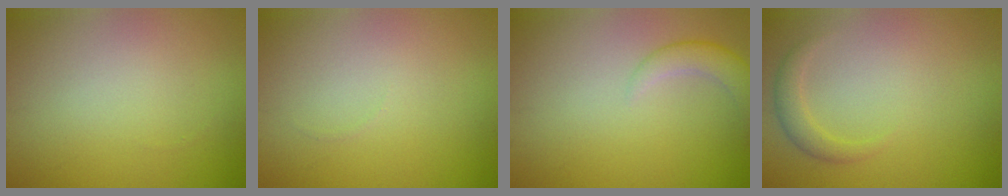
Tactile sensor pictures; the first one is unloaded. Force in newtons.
{"total": 0.0}
{"total": 2.6, "press": 2.6, "slide": 0.2}
{"total": 1.5, "press": 1.5, "slide": 0.1}